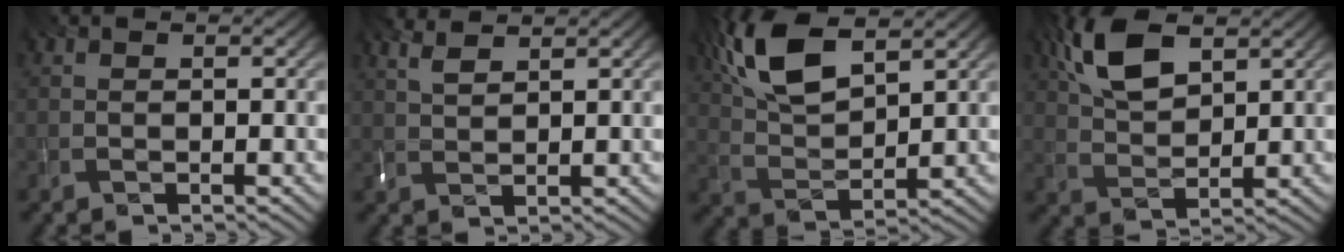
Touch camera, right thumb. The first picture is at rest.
{"total": 3.3, "force": [2.6, 0.9, 1.9], "torque": [-0.050, 0.007, 0.056]}
{"total": 11.0, "force": [5.9, 4.7, 8.0], "torque": [-0.192, 0.017, 0.121]}
{"total": 8.4, "force": [4.3, 4.0, 6.1], "torque": [-0.146, 0.010, 0.087]}